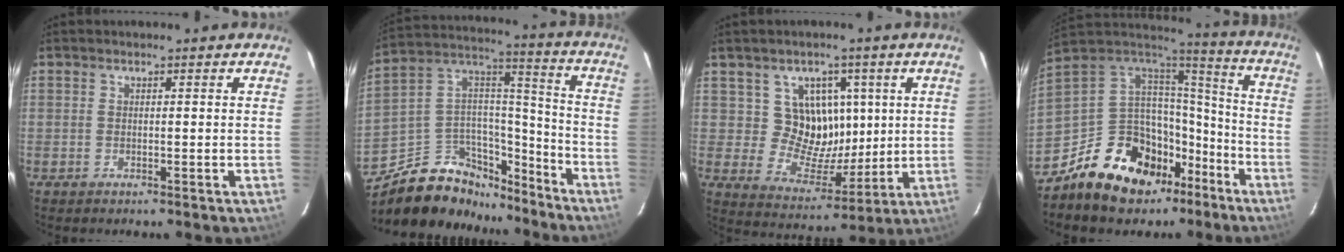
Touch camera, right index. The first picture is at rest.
{"total": 20.0, "force": [-14.1, 11.6, 8.0], "torque": [-0.176, 0.081, -0.214]}
{"total": 10.6, "force": [3.0, 9.4, 3.7], "torque": [-0.064, -0.006, 0.061]}
{"total": 19.8, "force": [-11.9, 12.6, 9.4], "torque": [-0.195, 0.028, -0.182]}